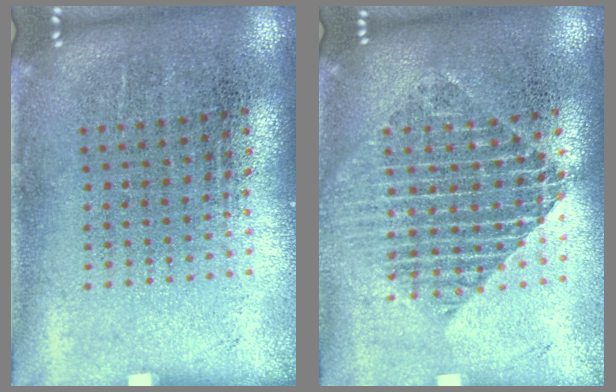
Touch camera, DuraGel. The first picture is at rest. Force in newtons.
{"total": 1.8, "press": 1.5, "slide": 0.9}